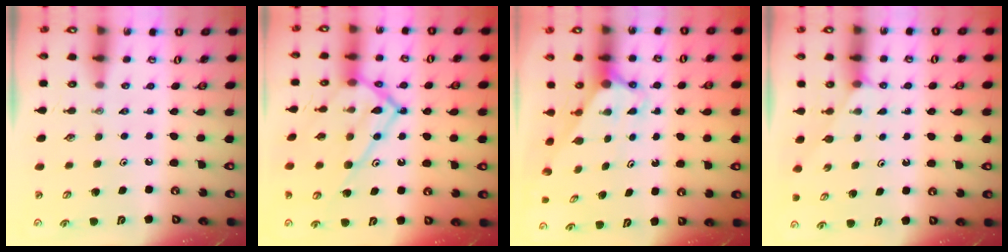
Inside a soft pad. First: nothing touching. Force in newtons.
{"total": 18.8, "press": 18.8, "slide": 1.1}
{"total": 2.7, "press": 2.7, "slide": 0.0}
{"total": 2.2, "press": 2.2, "slide": 0.4}